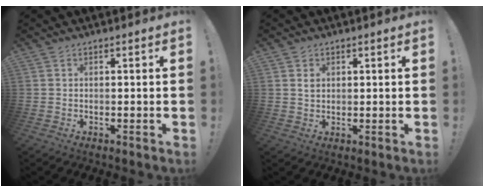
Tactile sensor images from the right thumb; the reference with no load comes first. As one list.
[{"total": 1.8, "force": [0.7, 1.4, 0.7], "torque": [-0.009, -0.001, 0.011]}]